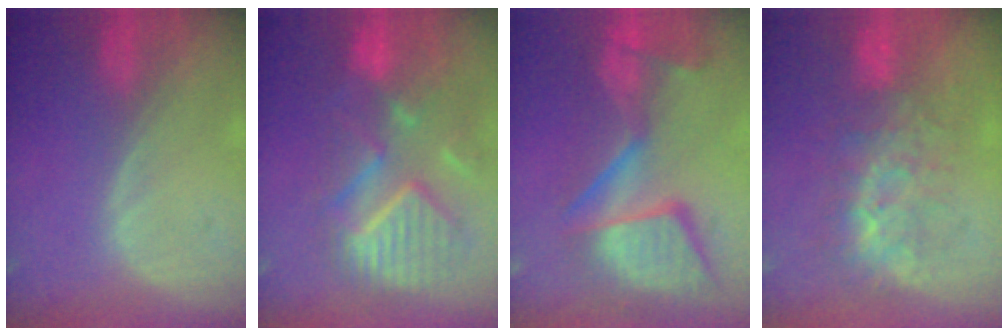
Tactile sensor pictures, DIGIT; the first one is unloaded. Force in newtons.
{"total": 11.6, "press": 10.2, "slide": 5.5}
{"total": 13.6, "press": 11.2, "slide": 7.7}
{"total": 8.0, "press": 7.6, "slide": 2.4}